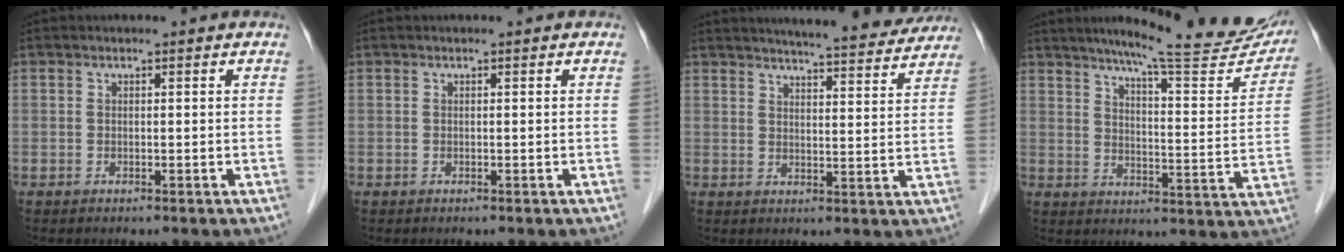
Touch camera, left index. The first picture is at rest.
{"total": 0.0}
{"total": 16.4, "force": [15.2, 1.8, 6.0], "torque": [-0.078, -0.010, 0.184]}
{"total": 21.6, "force": [18.8, 1.9, 10.5], "torque": [-0.138, -0.047, 0.234]}